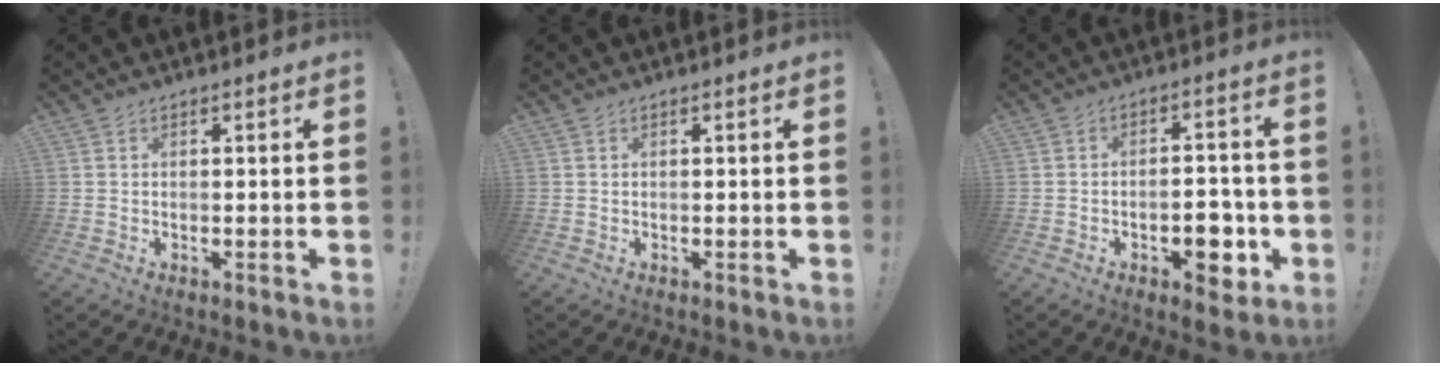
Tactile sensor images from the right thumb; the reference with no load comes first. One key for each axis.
{"total": 0.0}
{"total": 8.7, "fx": -3.4, "fy": 4.8, "fz": 6.4, "tx": -0.065, "ty": 0.017, "tz": -0.054}